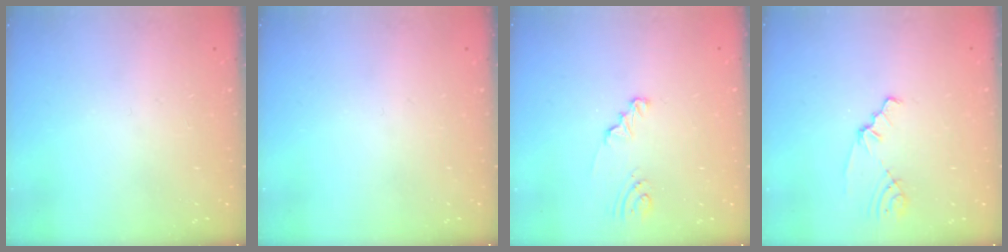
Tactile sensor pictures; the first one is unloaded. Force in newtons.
{"total": 0.0}
{"total": 2.0, "press": 2.0, "slide": 0.2}
{"total": 1.9, "press": 1.9, "slide": 0.2}